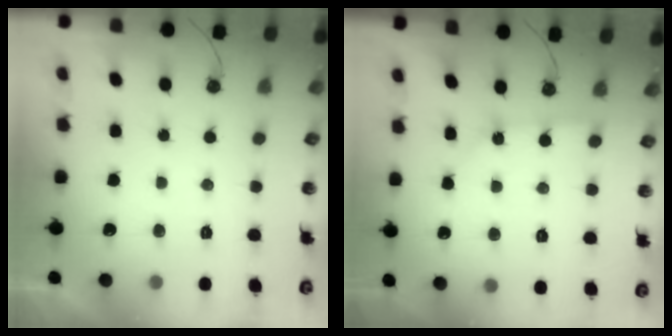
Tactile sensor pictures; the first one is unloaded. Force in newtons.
{"total": 2.5, "press": 2.5, "slide": 0.3}